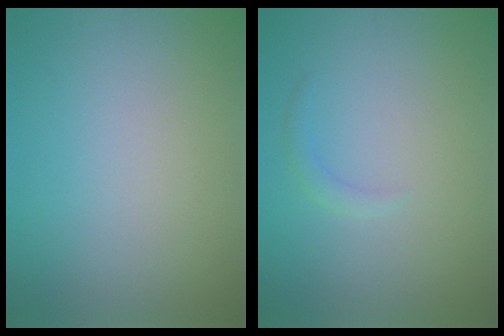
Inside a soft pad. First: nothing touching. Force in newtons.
{"total": 1.0, "press": 1.0, "slide": 0.1}